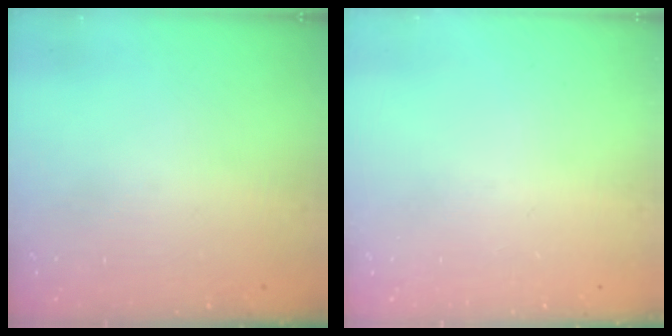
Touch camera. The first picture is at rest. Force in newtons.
{"total": 0.0}